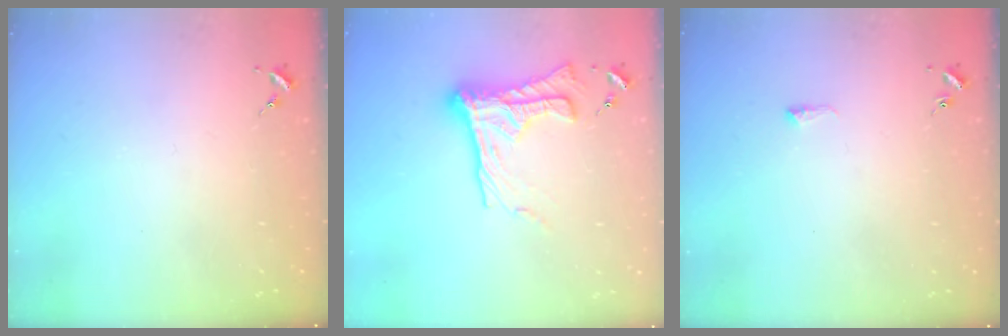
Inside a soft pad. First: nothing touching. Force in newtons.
{"total": 16.4, "press": 16.3, "slide": 1.4}
{"total": 6.1, "press": 6.1, "slide": 0.8}